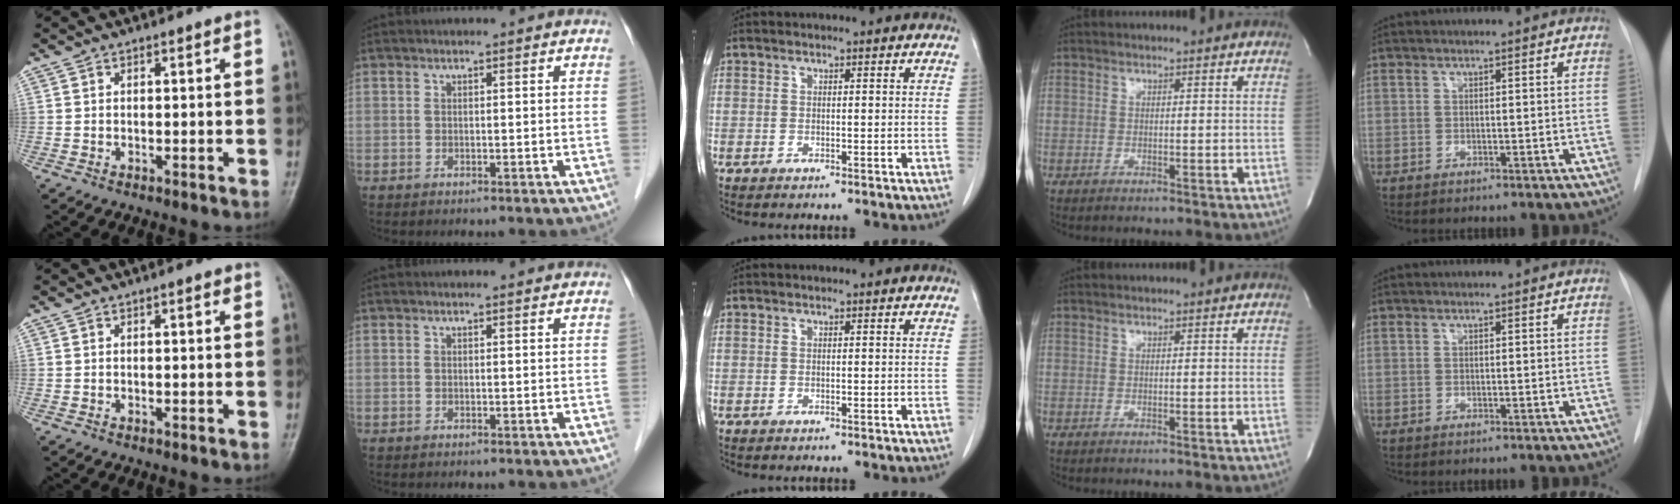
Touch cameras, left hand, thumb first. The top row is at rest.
{"thumb": {"total": 0.8, "force": [0.4, 0.2, 0.6], "torque": [-0.010, 0.000, 0.005]}, "index": {"total": 0.9, "force": [0.9, 0.0, 0.0], "torque": [-0.010, 0.001, 0.011]}}